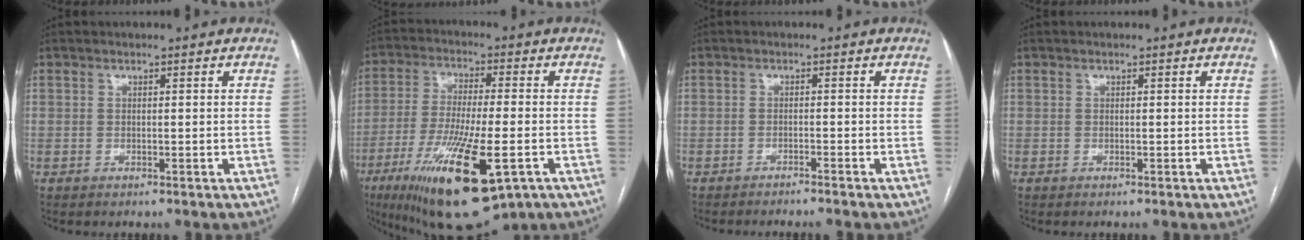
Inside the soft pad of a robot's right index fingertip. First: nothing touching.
{"total": 19.4, "force": [-9.0, 4.1, 16.7], "torque": [-0.297, -0.040, -0.141]}
{"total": 3.2, "force": [-2.9, -0.9, 1.2], "torque": [-0.006, 0.004, -0.041]}
{"total": 0.0}